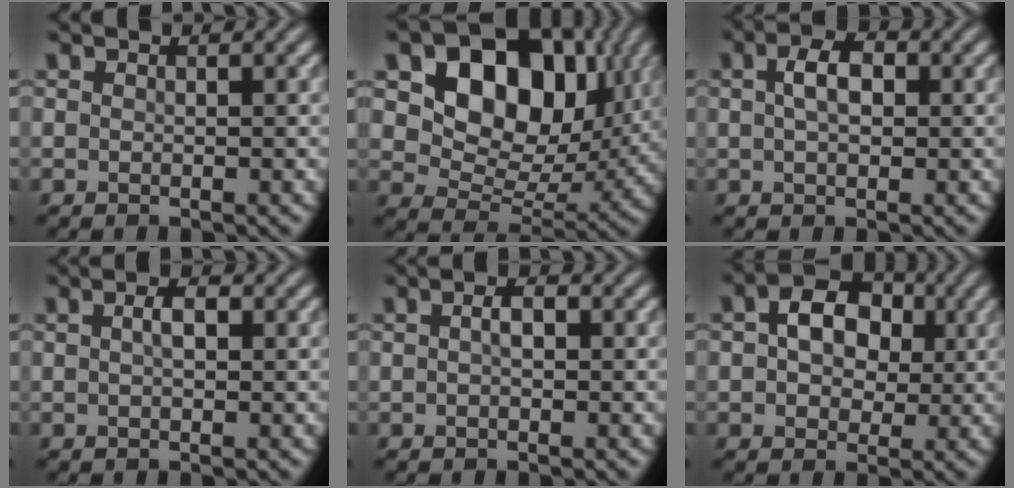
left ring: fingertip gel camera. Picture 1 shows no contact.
{"total": 12.7, "force": [4.2, 8.6, 8.4], "torque": [-0.128, -0.002, 0.074]}
{"total": 3.3, "force": [0.7, 1.9, 2.6], "torque": [-0.050, 0.007, 0.009]}
{"total": 1.7, "force": [0.3, 0.7, 1.5], "torque": [-0.028, 0.004, 0.003]}
{"total": 1.6, "force": [0.2, 0.7, 1.4], "torque": [-0.024, 0.001, 0.001]}
{"total": 6.3, "force": [1.3, 4.5, 4.2], "torque": [-0.073, 0.015, 0.001]}